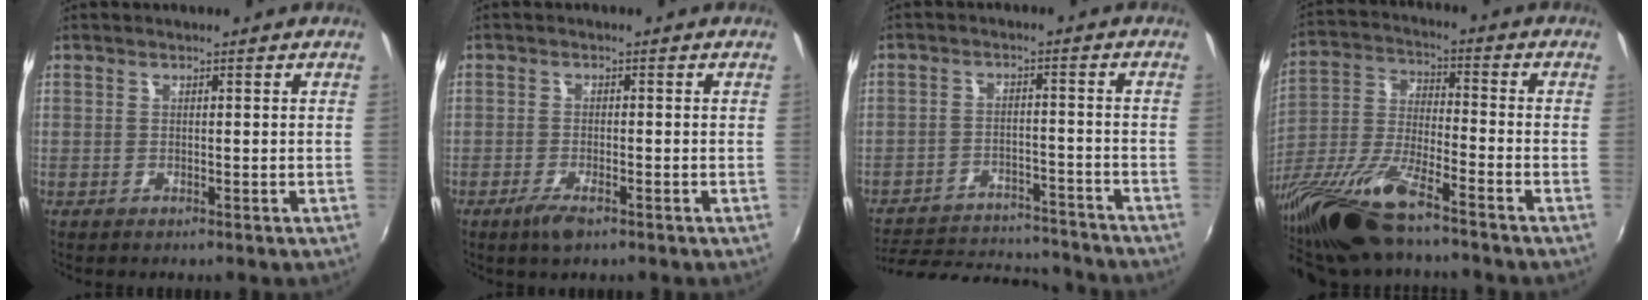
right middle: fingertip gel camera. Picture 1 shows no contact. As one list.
[{"total": 3.7, "force": [-2.4, 1.1, 2.6], "torque": [-0.061, -0.009, -0.046]}, {"total": 18.4, "force": [-16.4, 5.6, 6.3], "torque": [-0.138, 0.011, -0.217]}, {"total": 17.7, "force": [-13.3, 3.5, 11.1], "torque": [-0.239, -0.043, -0.253]}]